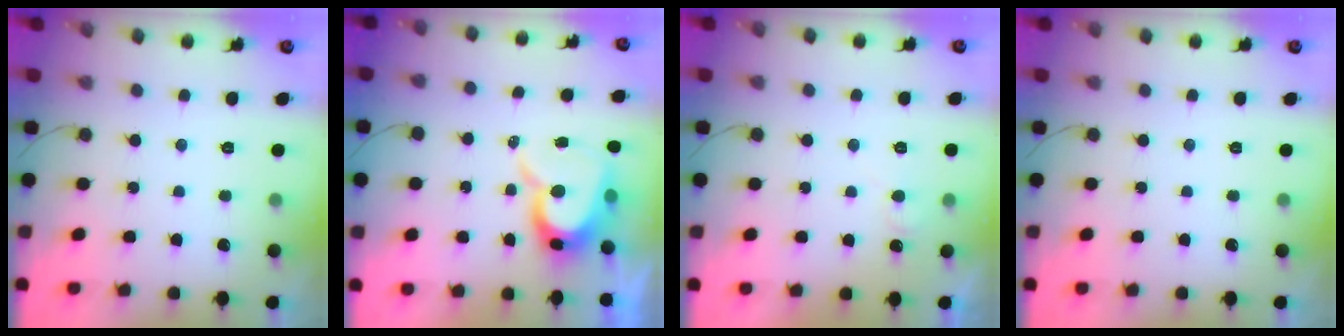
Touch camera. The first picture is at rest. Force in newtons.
{"total": 10.9, "press": 10.9, "slide": 1.1}
{"total": 5.0, "press": 4.9, "slide": 0.6}
{"total": 0.0}